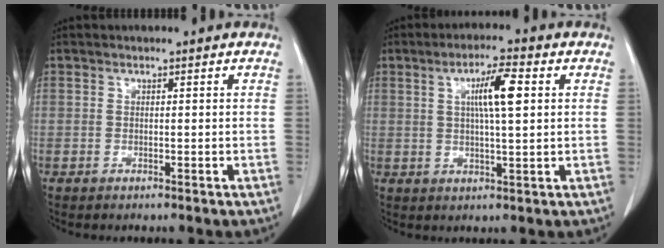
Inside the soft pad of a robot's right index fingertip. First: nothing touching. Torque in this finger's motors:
{"motor_torque": [0.45, 0.40, 0.25, 0.08]}